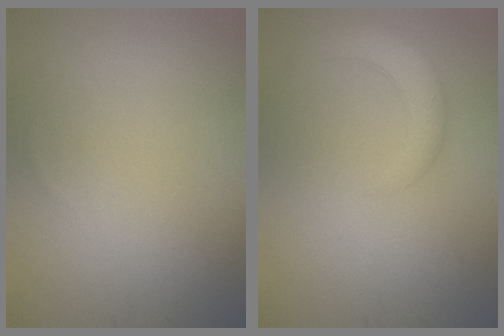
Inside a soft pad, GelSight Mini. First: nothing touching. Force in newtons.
{"total": 2.8, "press": 2.8, "slide": 0.4}